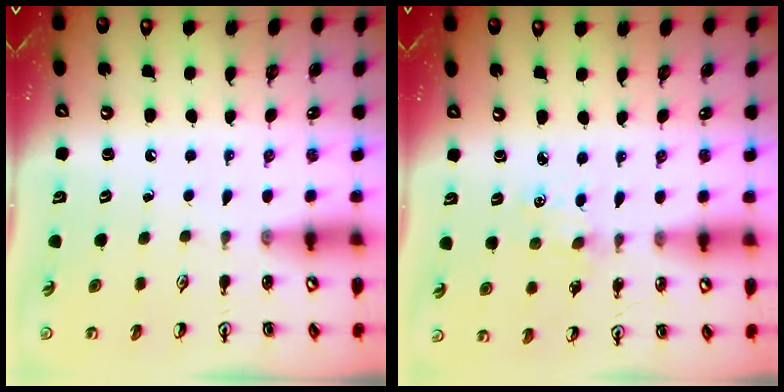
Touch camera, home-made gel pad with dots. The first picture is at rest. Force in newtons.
{"total": 1.2, "press": 1.2, "slide": 0.2}